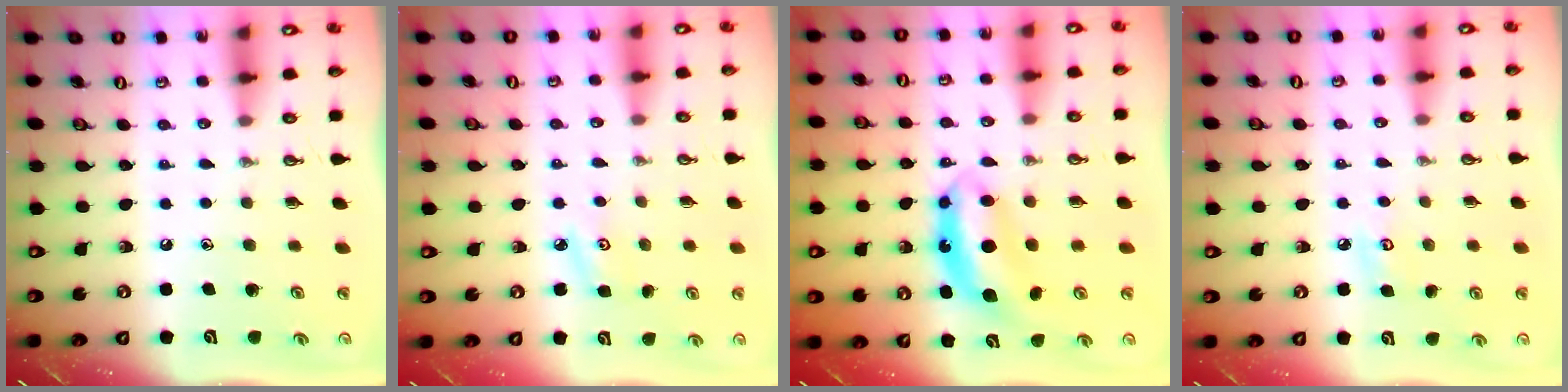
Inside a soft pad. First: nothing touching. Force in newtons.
{"total": 4.3, "press": 4.3, "slide": 0.5}
{"total": 7.5, "press": 7.5, "slide": 0.3}
{"total": 5.9, "press": 5.9, "slide": 0.5}